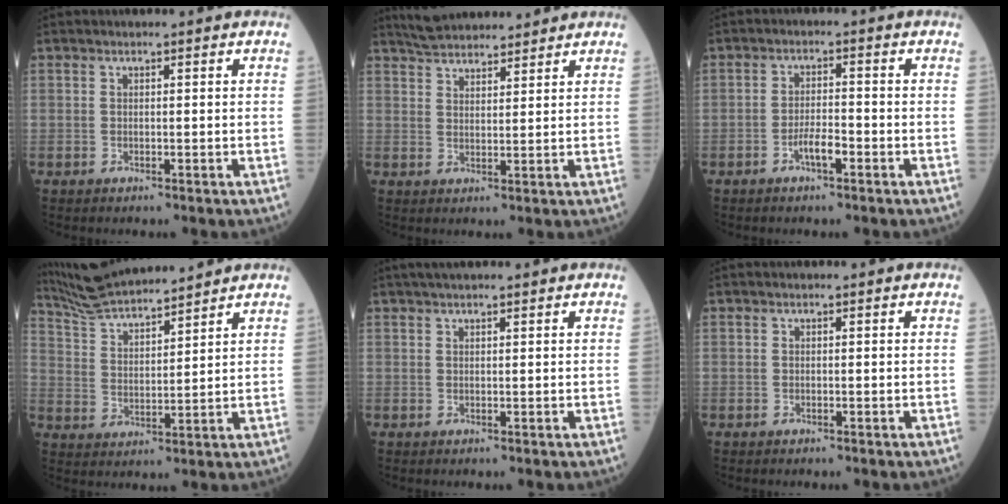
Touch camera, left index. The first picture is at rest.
{"total": 8.0, "force": [7.5, 1.6, 2.2], "torque": [-0.040, 0.024, 0.126]}
{"total": 3.3, "force": [-1.9, 0.6, 2.5], "torque": [-0.046, -0.004, -0.039]}
{"total": 11.8, "force": [11.3, 0.5, 3.6], "torque": [-0.078, 0.020, 0.212]}
{"total": 4.3, "force": [3.6, 0.4, 2.4], "torque": [-0.029, 0.028, 0.055]}
{"total": 0.0}